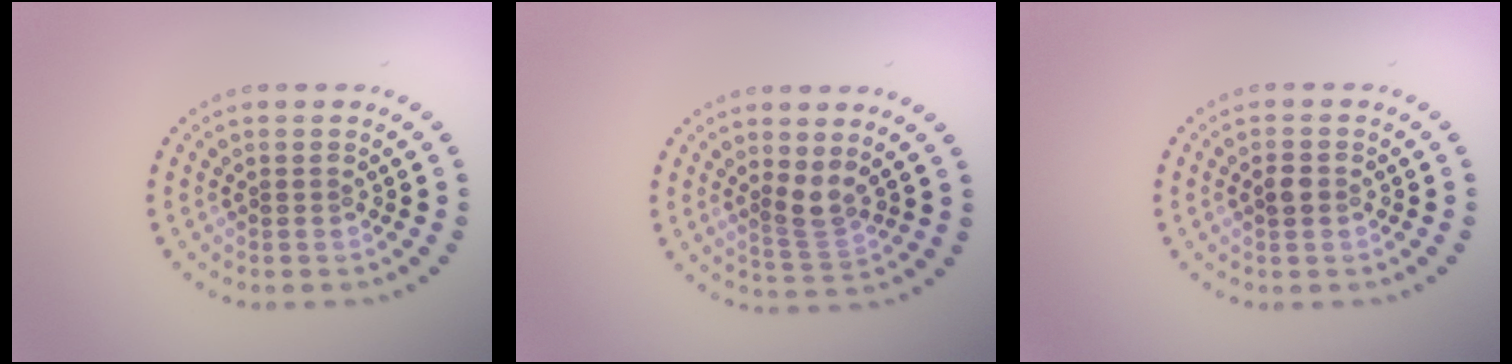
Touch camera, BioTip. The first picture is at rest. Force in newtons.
{"total": 2.2, "press": 1.7, "slide": 1.4}
{"total": 1.3, "press": 1.3, "slide": 0.1}